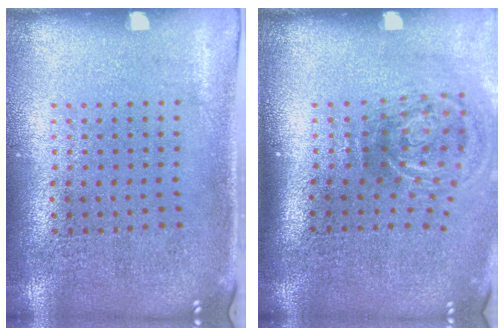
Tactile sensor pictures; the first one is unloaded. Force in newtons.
{"total": 2.1, "press": 1.2, "slide": 1.7}